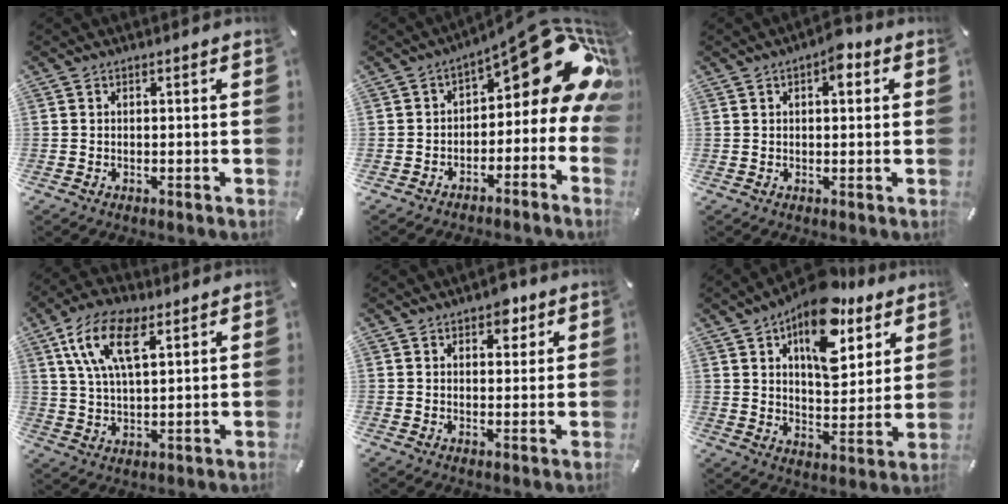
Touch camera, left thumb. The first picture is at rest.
{"total": 16.1, "force": [5.8, 7.5, 13.0], "torque": [-0.161, -0.040, 0.093]}
{"total": 4.5, "force": [1.8, 2.4, 3.3], "torque": [-0.038, 0.000, 0.023]}
{"total": 13.0, "force": [6.4, 6.2, 9.4], "torque": [-0.206, -0.004, 0.114]}
{"total": 4.6, "force": [2.9, 3.0, 2.0], "torque": [-0.008, -0.005, 0.043]}
{"total": 16.4, "force": [10.1, 8.7, 9.6], "torque": [-0.135, -0.055, 0.172]}